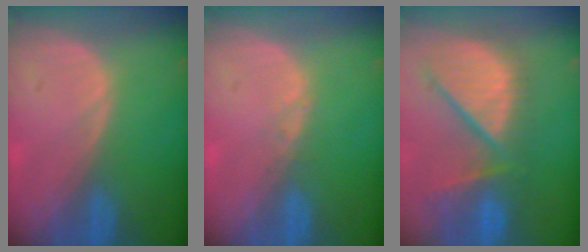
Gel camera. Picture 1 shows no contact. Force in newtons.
{"total": 0.8, "press": 0.7, "slide": 0.1}
{"total": 11.9, "press": 10.3, "slide": 5.9}